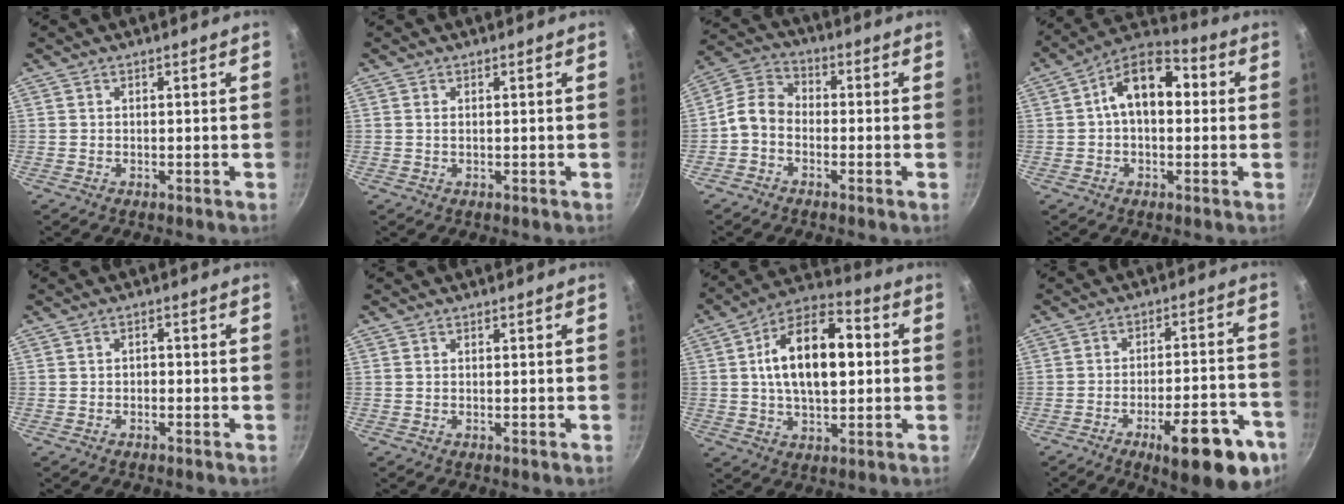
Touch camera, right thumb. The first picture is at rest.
{"total": 0.5, "force": [0.1, 0.2, 0.4], "torque": [-0.012, -0.001, 0.002]}
{"total": 7.2, "force": [-1.8, 5.5, 4.3], "torque": [-0.071, 0.031, -0.051]}
{"total": 12.4, "force": [1.6, 7.5, 9.8], "torque": [-0.137, 0.038, 0.011]}
{"total": 1.3, "force": [-0.5, 1.0, 0.6], "torque": [0.002, 0.006, -0.012]}
{"total": 0.0}
{"total": 17.5, "force": [2.1, 9.4, 14.7], "torque": [-0.228, 0.021, 0.028]}
{"total": 17.2, "force": [-9.1, 5.4, 13.5], "torque": [-0.151, 0.059, -0.120]}